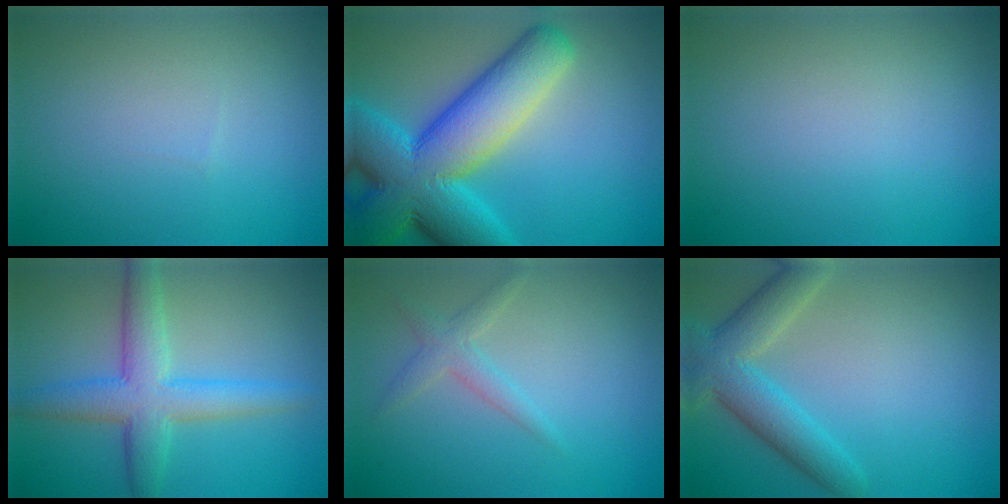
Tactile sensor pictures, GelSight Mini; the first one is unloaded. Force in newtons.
{"total": 13.8, "press": 13.8, "slide": 0.6}
{"total": 0.0}
{"total": 5.8, "press": 5.8, "slide": 0.0}
{"total": 1.9, "press": 1.9, "slide": 0.1}
{"total": 5.6, "press": 5.6, "slide": 0.3}